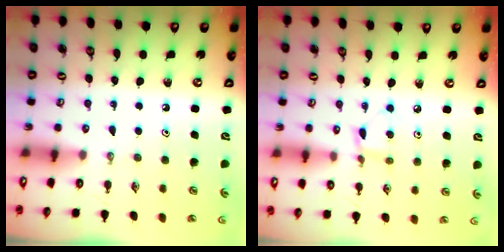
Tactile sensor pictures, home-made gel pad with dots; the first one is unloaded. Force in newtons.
{"total": 4.5, "press": 4.4, "slide": 0.6}